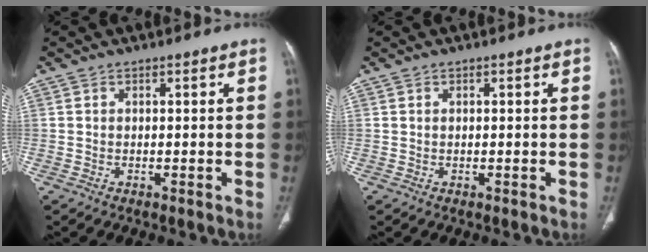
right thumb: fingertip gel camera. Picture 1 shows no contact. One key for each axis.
{"total": 0.0}